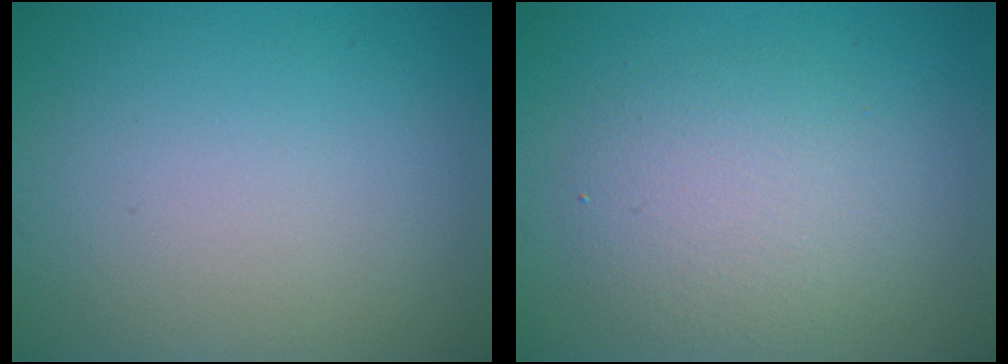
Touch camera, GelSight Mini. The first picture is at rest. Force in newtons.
{"total": 3.7, "press": 3.7, "slide": 0.3}